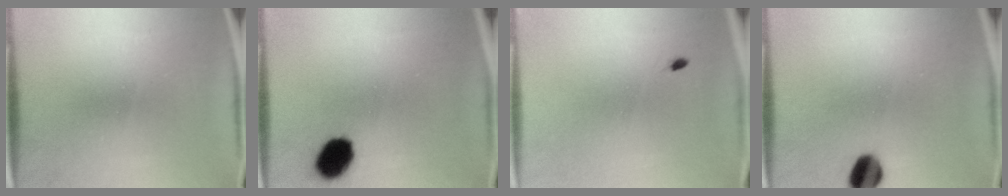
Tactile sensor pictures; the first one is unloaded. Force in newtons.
{"total": 8.4}
{"total": 0.5}
{"total": 6.3}